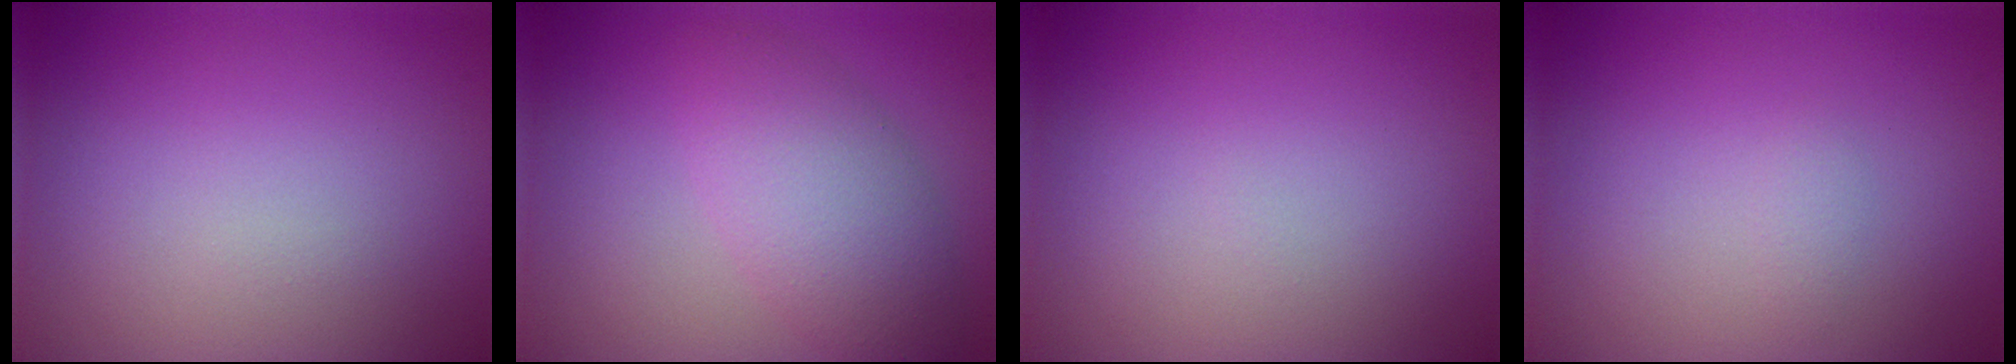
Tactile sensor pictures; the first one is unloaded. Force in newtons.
{"total": 4.8, "press": 4.8, "slide": 0.0}
{"total": 0.0}
{"total": 0.7, "press": 0.7, "slide": 0.0}